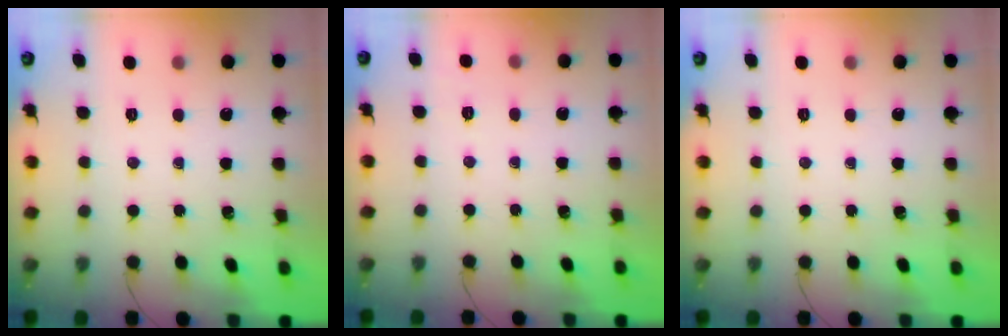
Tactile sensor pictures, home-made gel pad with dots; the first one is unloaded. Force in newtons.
{"total": 2.0, "press": 1.3, "slide": 1.5}
{"total": 0.0}